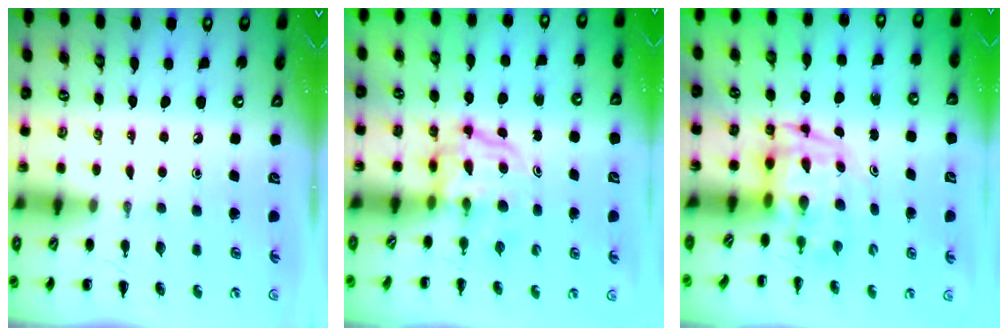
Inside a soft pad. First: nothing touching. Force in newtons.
{"total": 3.8, "press": 3.8, "slide": 0.3}
{"total": 3.4, "press": 3.4, "slide": 0.7}